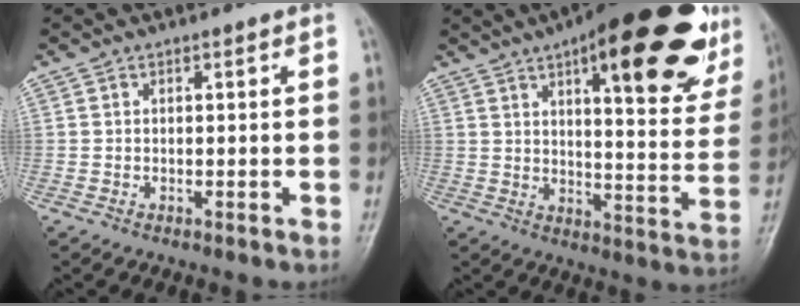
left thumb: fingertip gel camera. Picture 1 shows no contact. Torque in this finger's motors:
{"motor_torque": [0.44, 0.49, 1.83, -0.94, 0.16]}